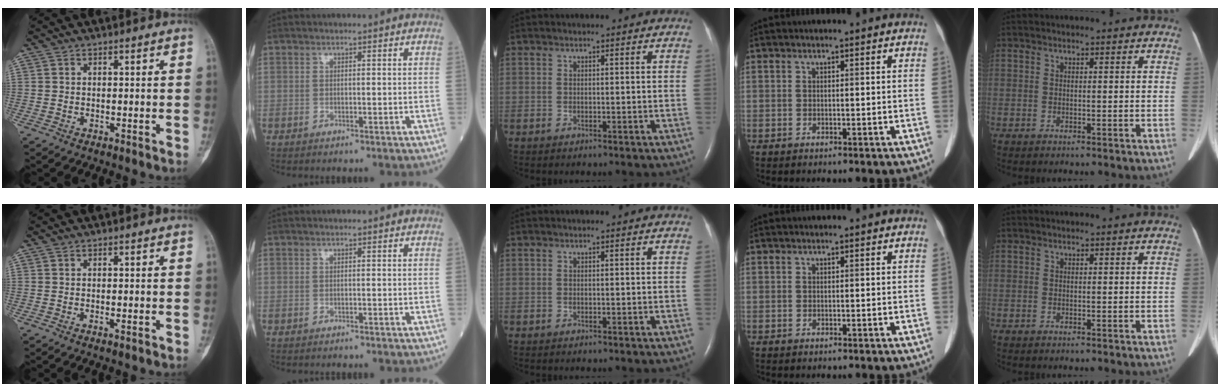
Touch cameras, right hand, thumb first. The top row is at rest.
{"thumb": {"total": 0.8, "force": [-0.4, 0.2, 0.7], "torque": [-0.014, 0.001, -0.004]}}